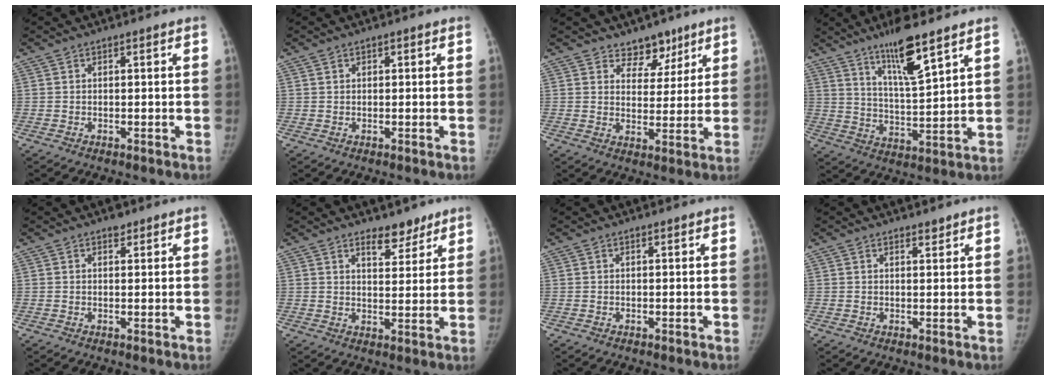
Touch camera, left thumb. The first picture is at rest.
{"total": 0.9, "force": [0.3, 0.8, 0.2], "torque": [0.003, 0.002, 0.004]}
{"total": 6.4, "force": [4.7, 4.1, 1.3], "torque": [0.022, -0.030, 0.075]}
{"total": 11.7, "force": [7.6, 1.9, 8.6], "torque": [-0.146, -0.051, 0.140]}
{"total": 1.4, "force": [1.0, 0.9, 0.5], "torque": [0.002, -0.005, 0.013]}
{"total": 5.5, "force": [4.1, 2.8, 2.3], "torque": [-0.004, -0.029, 0.064]}
{"total": 0.0}
{"total": 1.1, "force": [1.0, 0.4, 0.3], "torque": [0.005, -0.009, 0.016]}